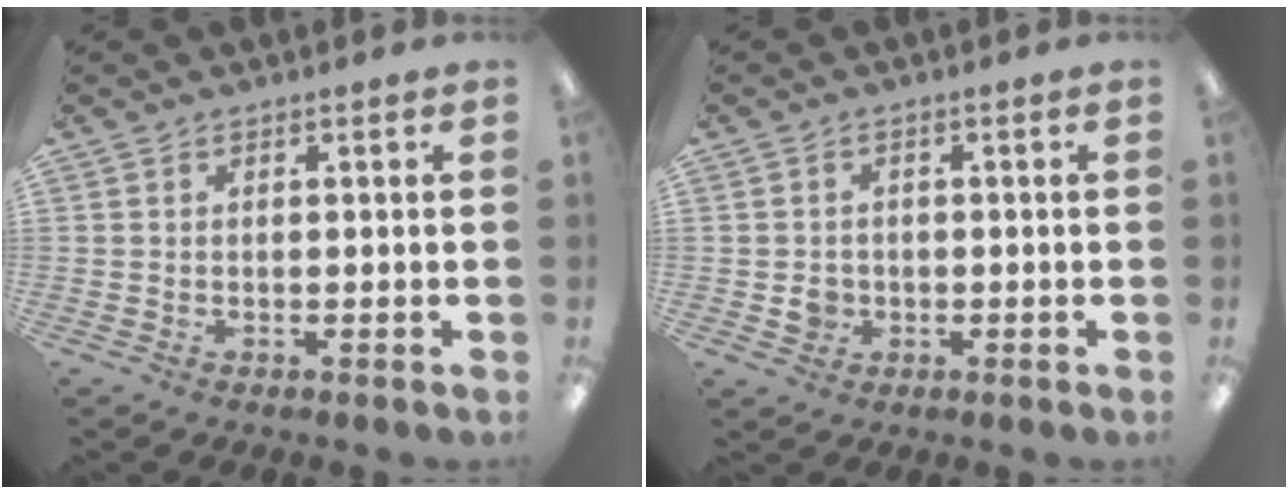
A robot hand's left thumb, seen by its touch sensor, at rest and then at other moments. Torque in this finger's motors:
{"motor_torque": [-0.04, 0.04, 0.03, -0.03, 0.00]}